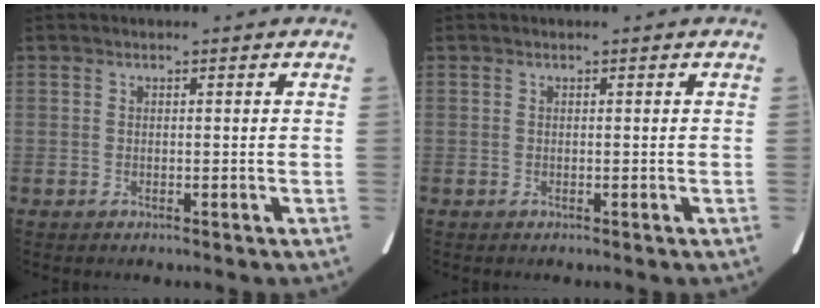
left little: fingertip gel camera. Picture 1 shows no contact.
{"total": 0.0}